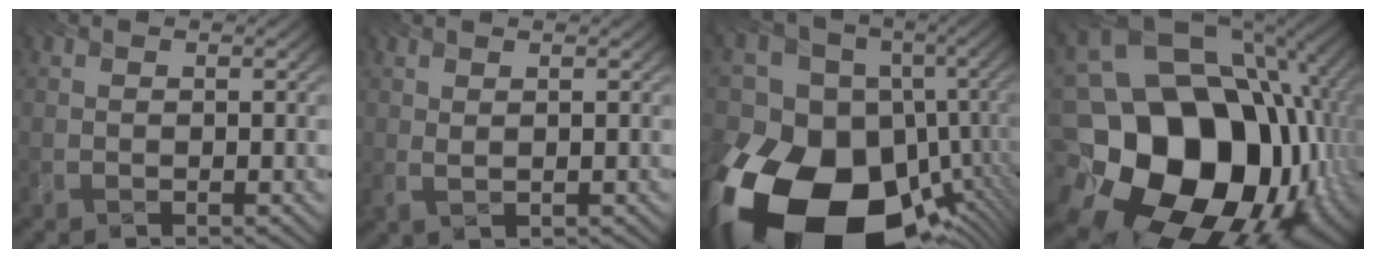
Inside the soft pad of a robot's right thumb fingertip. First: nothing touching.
{"total": 1.2, "force": [0.8, 0.3, 0.8], "torque": [-0.010, -0.001, 0.008]}
{"total": 21.8, "force": [-9.8, 16.0, 11.2], "torque": [-0.246, -0.054, -0.147]}
{"total": 22.7, "force": [-4.7, 18.4, 12.4], "torque": [-0.238, -0.051, -0.104]}